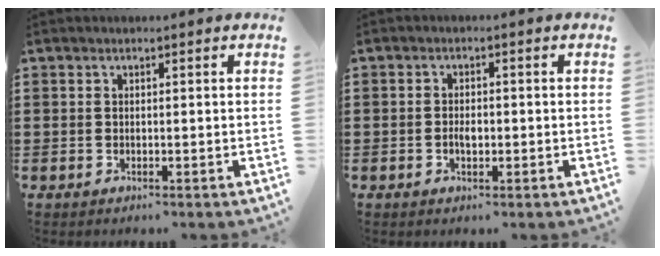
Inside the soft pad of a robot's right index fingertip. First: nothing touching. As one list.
[{"total": 2.0, "force": [-0.5, 1.0, 1.7], "torque": [-0.032, 0.001, -0.007]}]